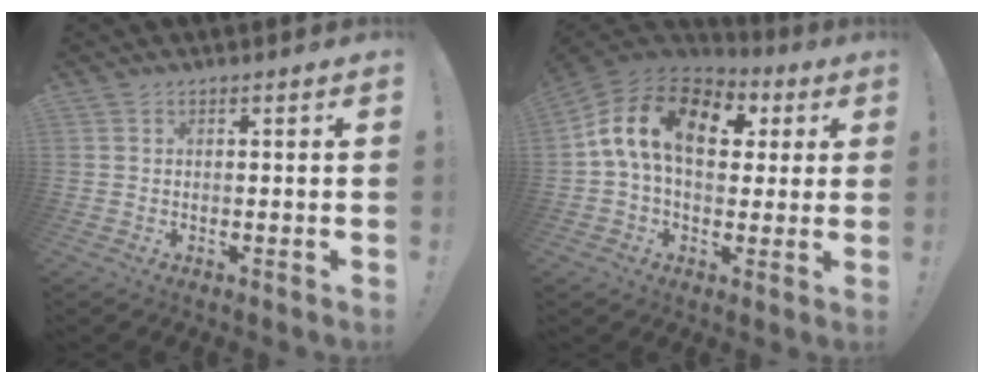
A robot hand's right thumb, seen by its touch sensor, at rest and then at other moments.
{"total": 17.2, "force": [4.1, 10.7, 12.9], "torque": [-0.216, 0.008, 0.072]}